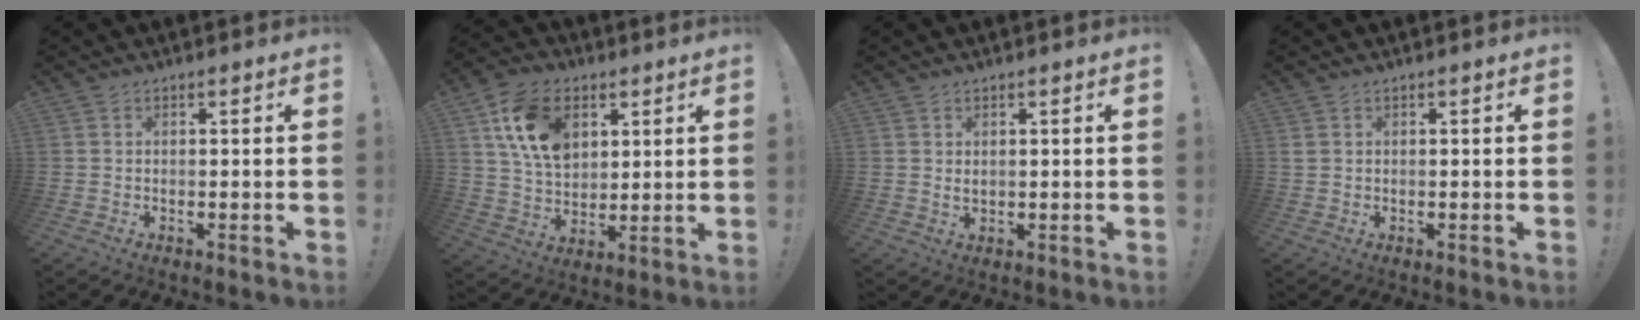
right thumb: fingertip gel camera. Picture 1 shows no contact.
{"total": 16.0, "force": [6.2, 11.3, 9.4], "torque": [-0.157, -0.012, 0.124]}
{"total": 1.5, "force": [0.9, 1.0, 0.7], "torque": [-0.013, -0.001, 0.016]}
{"total": 0.9, "force": [0.4, 0.7, 0.5], "torque": [-0.010, 0.004, 0.008]}